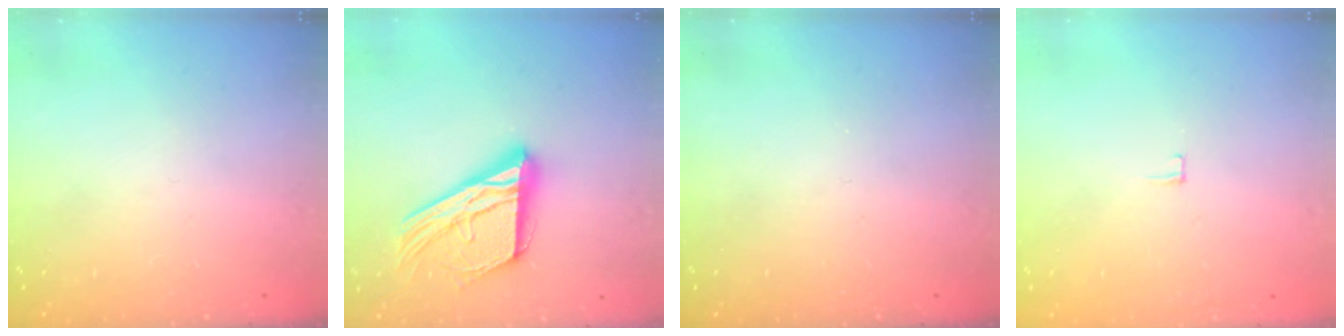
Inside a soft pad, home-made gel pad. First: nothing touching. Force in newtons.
{"total": 20.4, "press": 20.4, "slide": 1.8}
{"total": 0.0}
{"total": 3.4, "press": 3.3, "slide": 0.3}